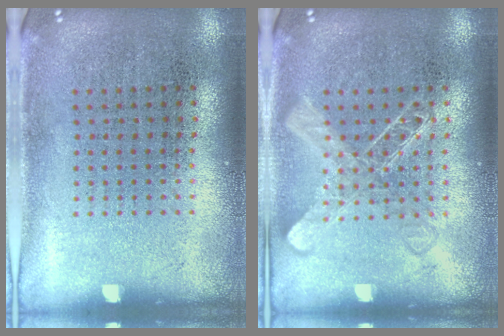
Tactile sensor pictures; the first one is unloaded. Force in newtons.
{"total": 2.1, "press": 2.1, "slide": 0.5}